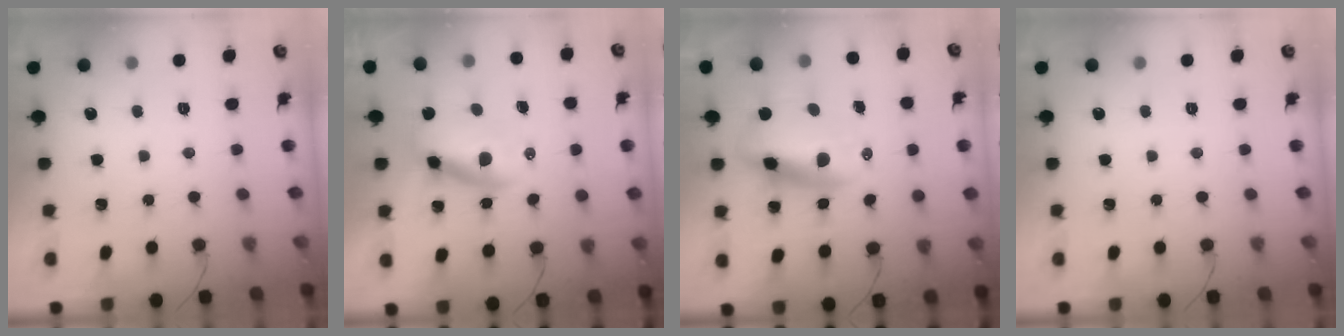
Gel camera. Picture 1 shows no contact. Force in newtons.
{"total": 6.0, "press": 5.7, "slide": 1.8}
{"total": 9.8, "press": 9.5, "slide": 2.5}
{"total": 0.0}